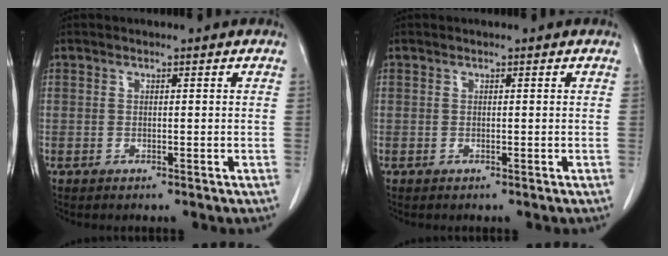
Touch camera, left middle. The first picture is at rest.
{"total": 0.0}